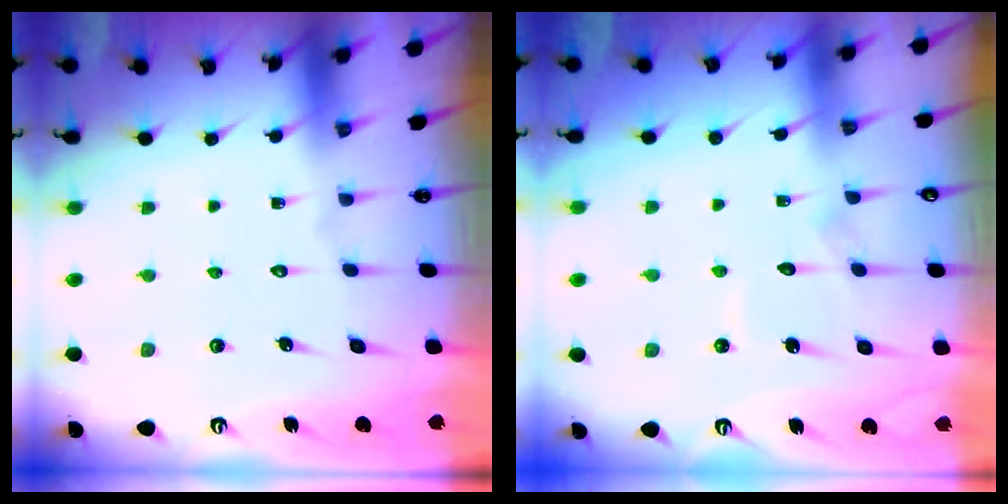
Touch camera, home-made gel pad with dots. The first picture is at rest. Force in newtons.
{"total": 5.2, "press": 5.2, "slide": 0.5}